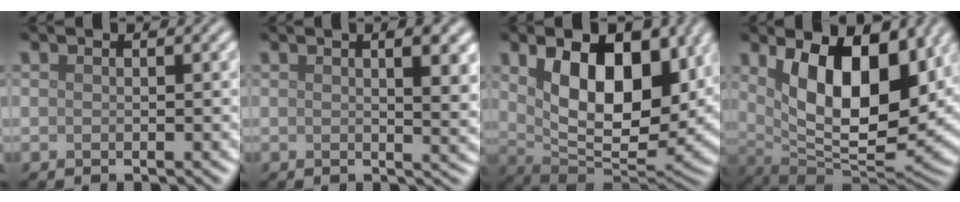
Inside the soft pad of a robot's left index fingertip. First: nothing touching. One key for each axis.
{"total": 5.4, "fx": 1.6, "fy": 2.0, "fz": 4.7, "tx": -0.034, "ty": 0.014, "tz": 0.016}
{"total": 12.6, "fx": 3.5, "fy": 6.9, "fz": 9.9, "tx": -0.143, "ty": -0.013, "tz": 0.060}
{"total": 12.3, "fx": 3.6, "fy": 5.7, "fz": 10.3, "tx": -0.151, "ty": -0.009, "tz": 0.061}